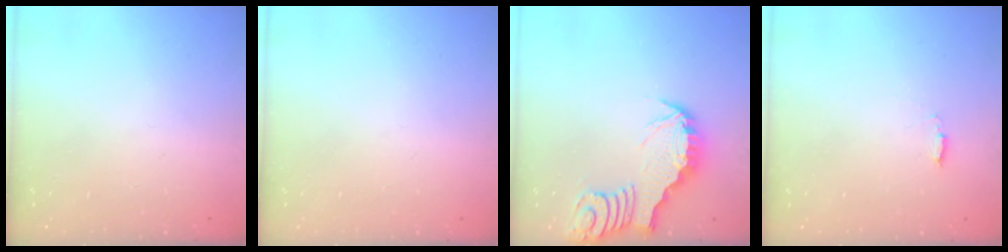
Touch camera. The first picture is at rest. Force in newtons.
{"total": 0.0}
{"total": 3.2, "press": 3.2, "slide": 0.4}
{"total": 5.3, "press": 5.3, "slide": 0.5}